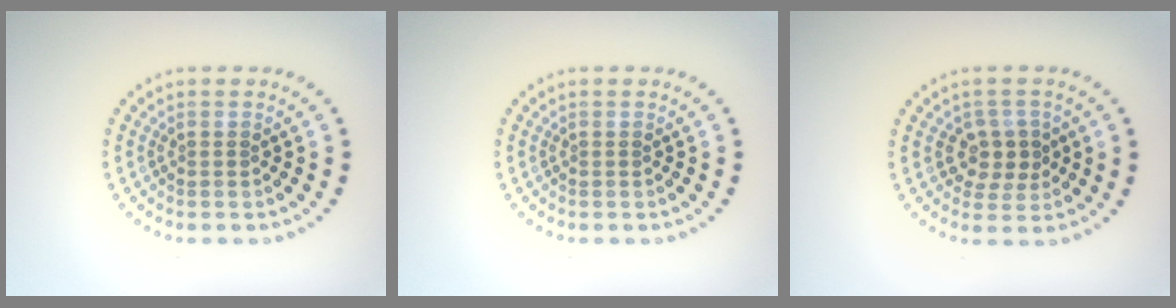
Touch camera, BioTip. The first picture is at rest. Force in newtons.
{"total": 0.0}
{"total": 2.9, "press": 2.7, "slide": 1.0}